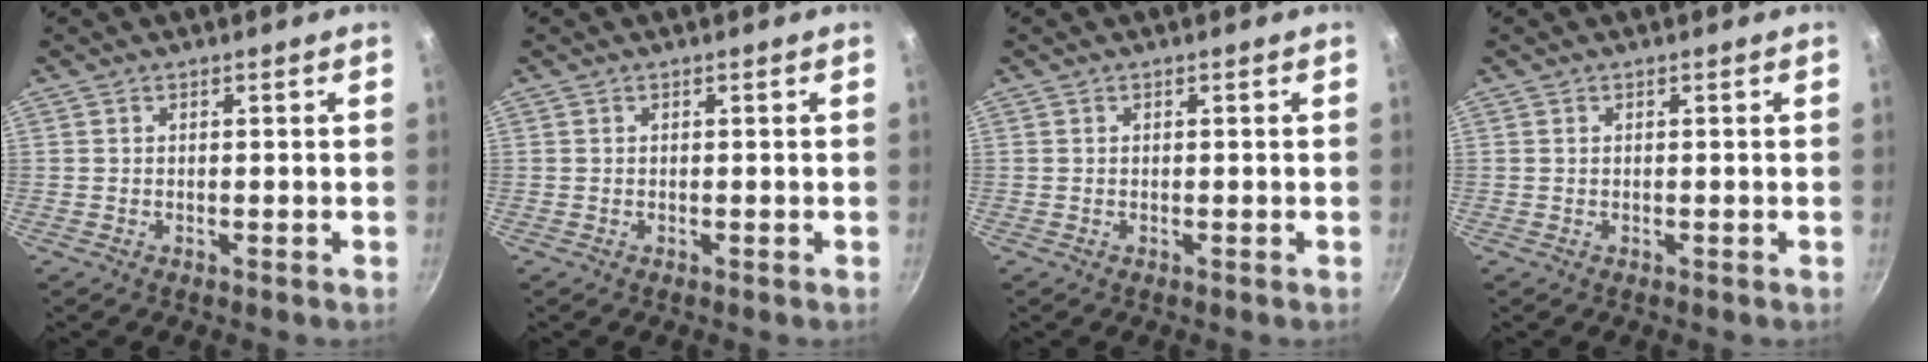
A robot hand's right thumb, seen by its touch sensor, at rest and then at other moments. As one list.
[{"total": 0.0}, {"total": 0.0}, {"total": 0.0}]